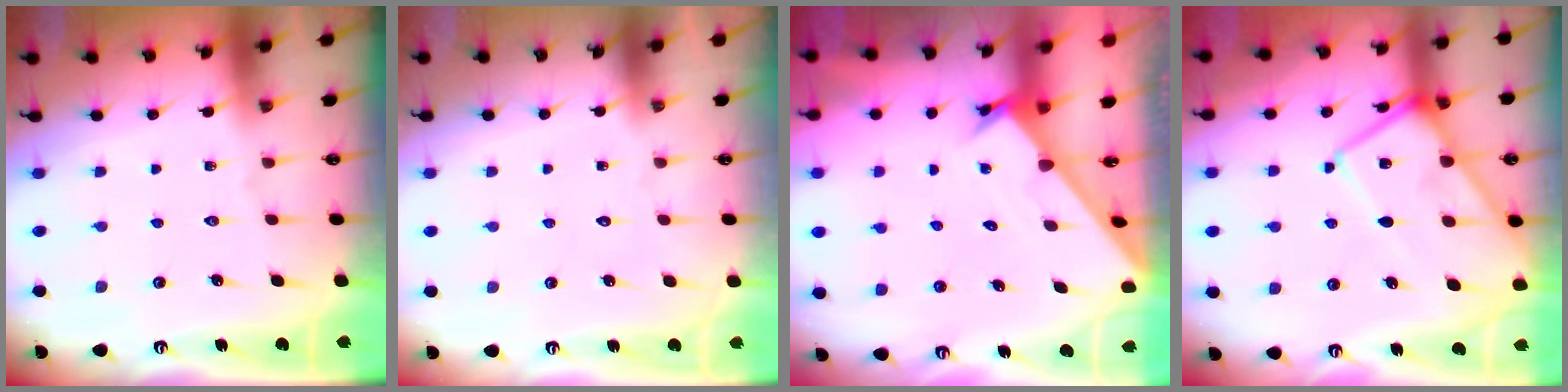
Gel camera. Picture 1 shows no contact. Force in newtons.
{"total": 1.6, "press": 1.6, "slide": 0.1}
{"total": 1.5, "press": 1.5, "slide": 0.1}
{"total": 12.5, "press": 12.4, "slide": 1.3}